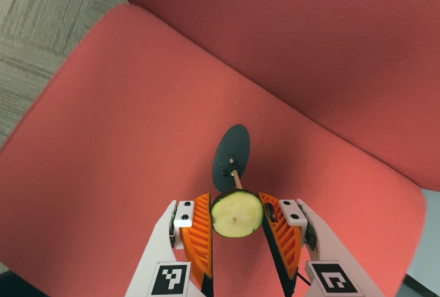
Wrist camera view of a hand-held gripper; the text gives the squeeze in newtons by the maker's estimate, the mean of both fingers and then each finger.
{"total": 9.0, "left": 9.1, "right": 9.0}